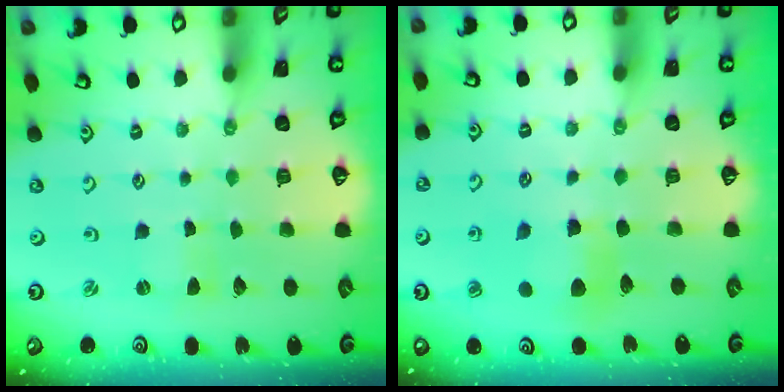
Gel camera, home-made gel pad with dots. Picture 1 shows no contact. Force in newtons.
{"total": 6.3, "press": 6.2, "slide": 0.6}